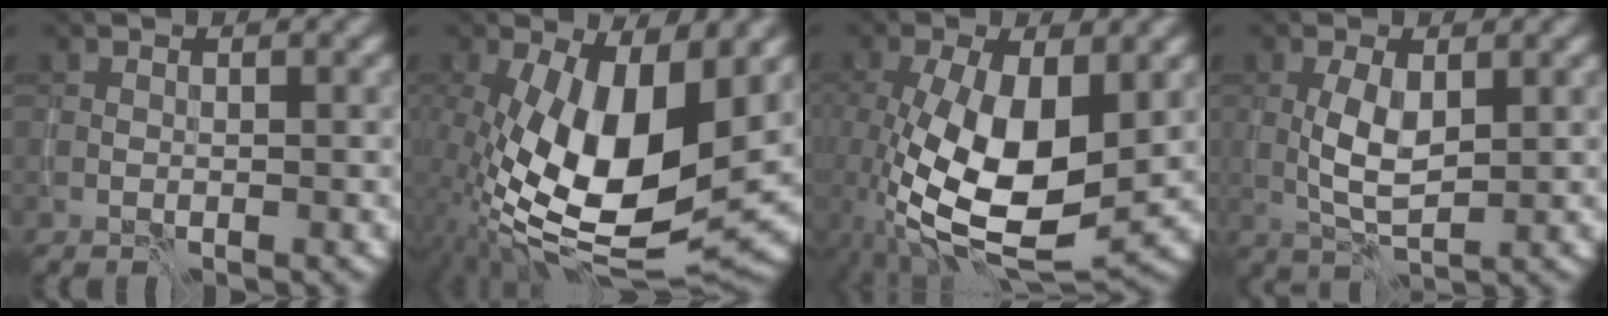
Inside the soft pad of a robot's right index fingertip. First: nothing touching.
{"total": 14.3, "force": [-0.6, 6.6, 12.7], "torque": [-0.234, -0.012, -0.015]}
{"total": 12.1, "force": [-1.4, 5.3, 10.7], "torque": [-0.208, -0.015, -0.027]}
{"total": 3.7, "force": [0.2, 1.5, 3.4], "torque": [-0.074, 0.001, 0.007]}